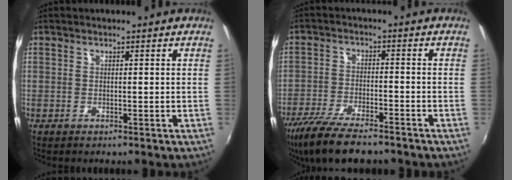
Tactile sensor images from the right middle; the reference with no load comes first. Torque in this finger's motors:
{"motor_torque": [1.10, -1.04, 0.38, 0.12]}